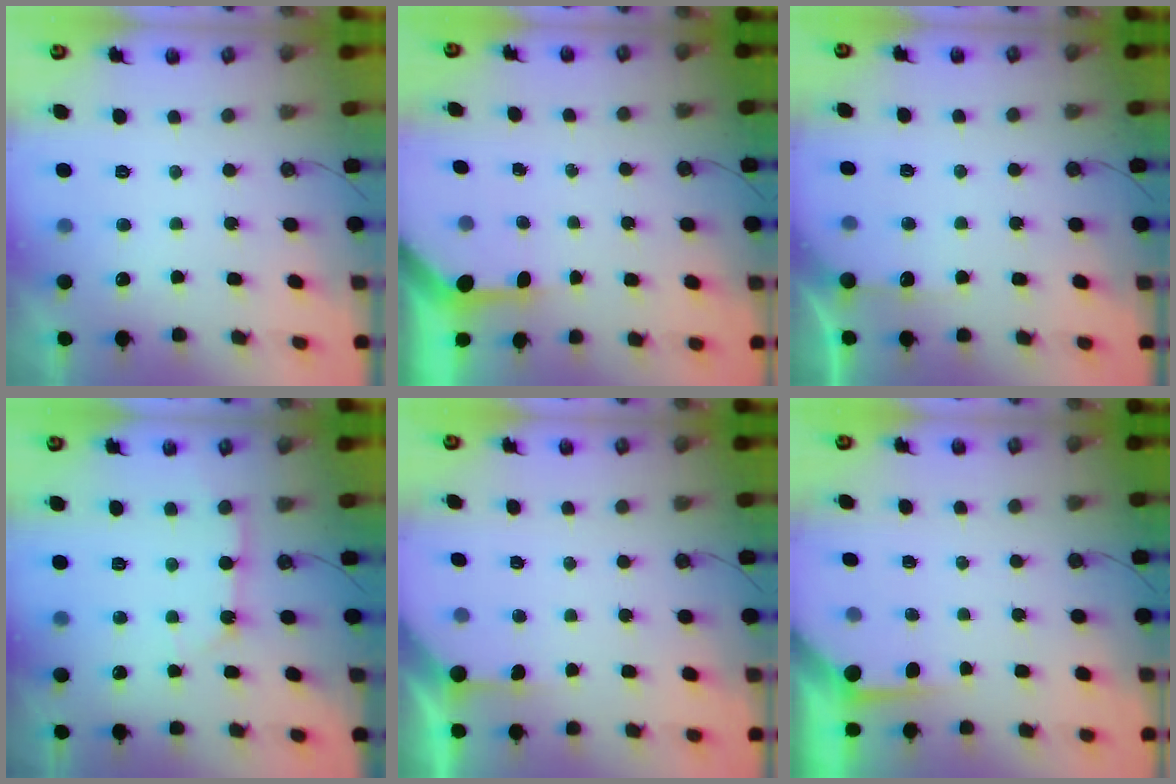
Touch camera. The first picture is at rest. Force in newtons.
{"total": 3.0, "press": 3.0, "slide": 0.2}
{"total": 3.9, "press": 3.8, "slide": 0.4}
{"total": 3.0, "press": 3.0, "slide": 0.4}
{"total": 2.4, "press": 2.4, "slide": 0.3}
{"total": 3.8, "press": 3.8, "slide": 0.4}